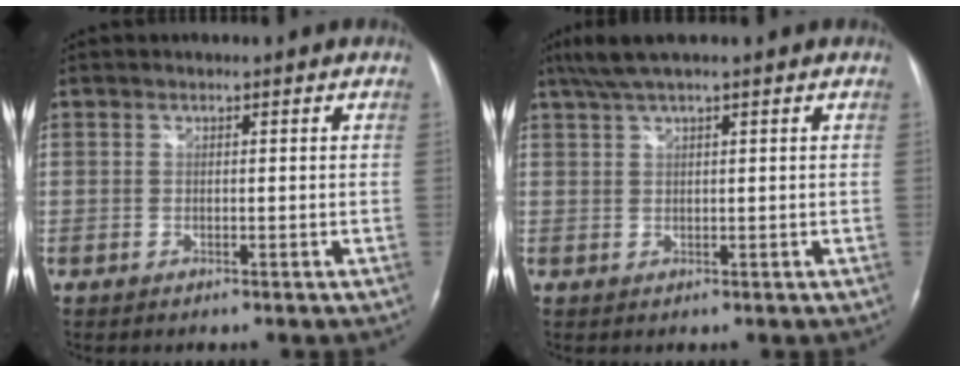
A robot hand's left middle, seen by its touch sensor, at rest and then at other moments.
{"total": 4.8, "force": [3.6, 0.0, 3.1], "torque": [-0.067, 0.028, 0.070]}